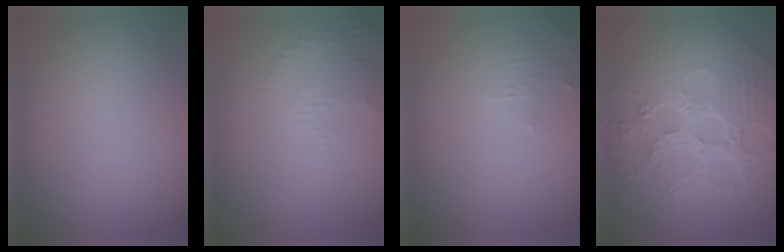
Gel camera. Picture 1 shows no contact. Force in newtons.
{"total": 2.2, "press": 2.1, "slide": 0.5}
{"total": 1.2, "press": 1.2, "slide": 0.4}
{"total": 8.8, "press": 6.5, "slide": 5.9}